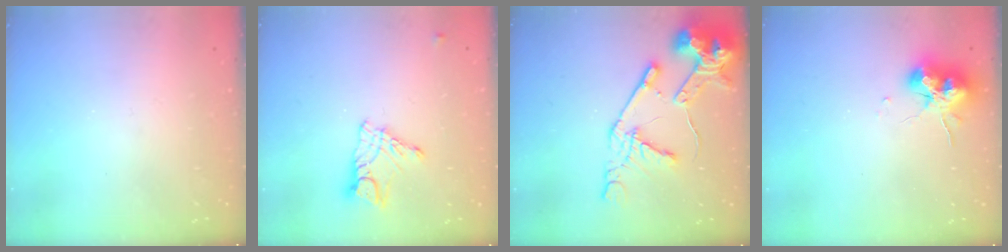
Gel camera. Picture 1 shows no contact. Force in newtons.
{"total": 10.2, "press": 10.2, "slide": 0.8}
{"total": 16.9, "press": 16.9, "slide": 1.8}
{"total": 13.4, "press": 13.3, "slide": 1.6}